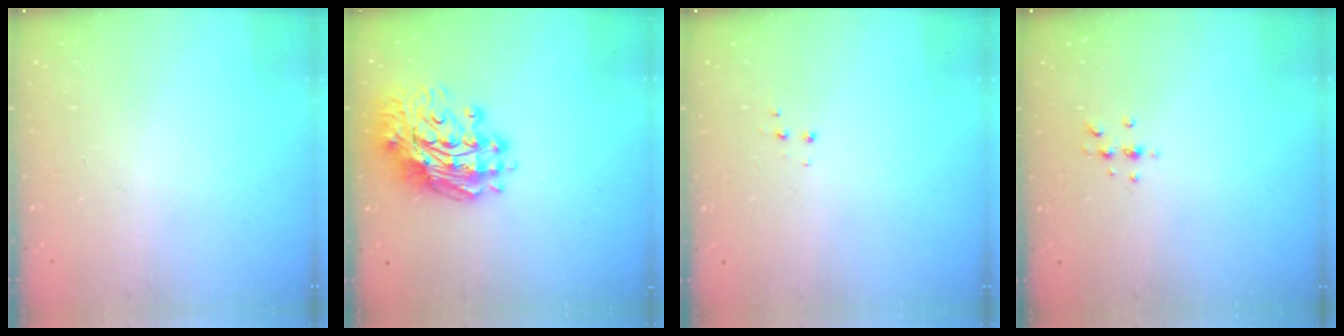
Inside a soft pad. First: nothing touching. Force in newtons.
{"total": 15.0, "press": 14.9, "slide": 1.6}
{"total": 3.3, "press": 3.2, "slide": 0.4}
{"total": 4.1, "press": 3.7, "slide": 1.7}